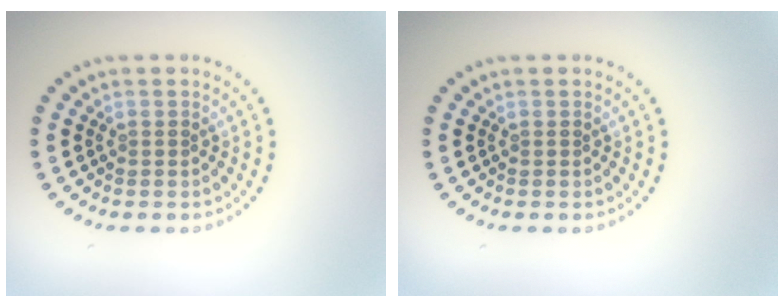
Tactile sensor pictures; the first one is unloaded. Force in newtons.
{"total": 0.0}